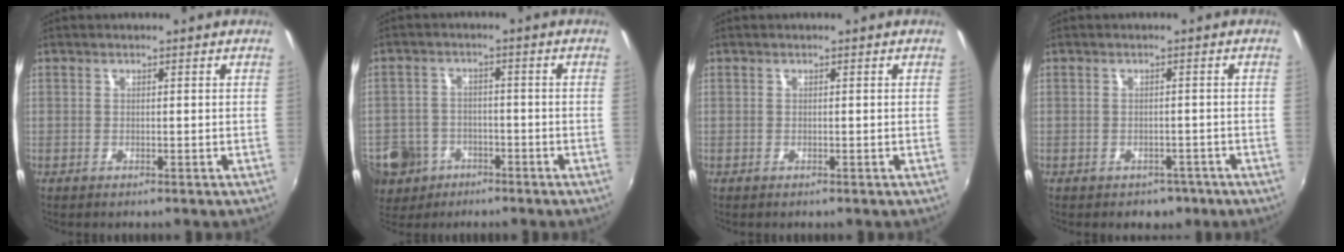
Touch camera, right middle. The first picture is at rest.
{"total": 11.8, "force": [-5.8, 9.3, 4.5], "torque": [-0.141, 0.001, -0.092]}
{"total": 0.0}
{"total": 4.0, "force": [-2.6, 2.8, 1.3], "torque": [-0.029, -0.003, -0.024]}